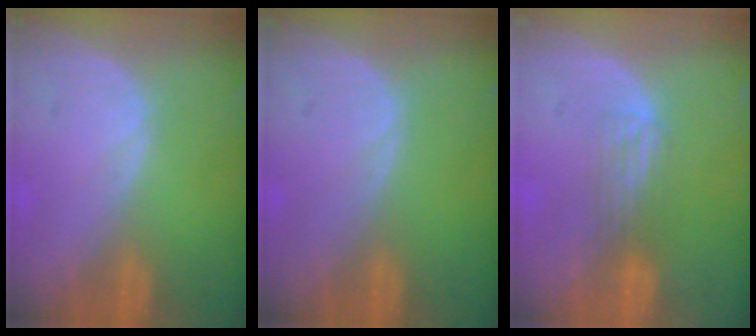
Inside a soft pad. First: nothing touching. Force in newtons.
{"total": 0.0}
{"total": 2.5, "press": 2.2, "slide": 1.3}